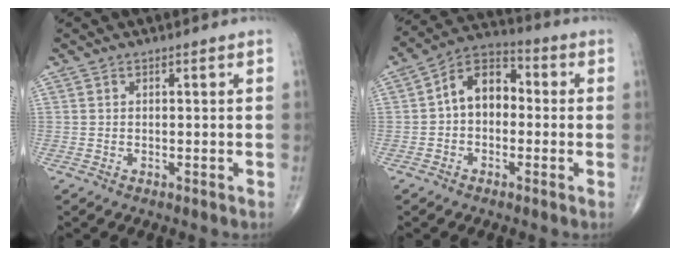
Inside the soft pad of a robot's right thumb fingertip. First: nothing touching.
{"total": 9.6, "force": [-0.2, 6.7, 6.8], "torque": [-0.086, 0.035, -0.019]}